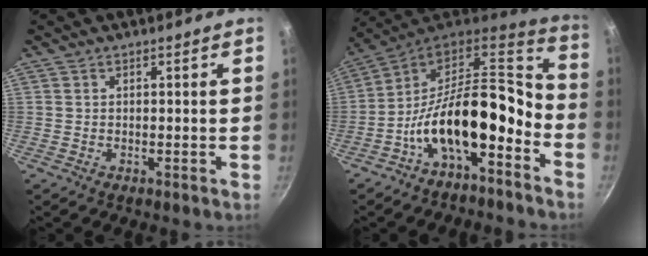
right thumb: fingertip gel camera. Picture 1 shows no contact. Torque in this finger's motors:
{"motor_torque": [2.62, 2.39, 1.59, -1.18, 0.21]}